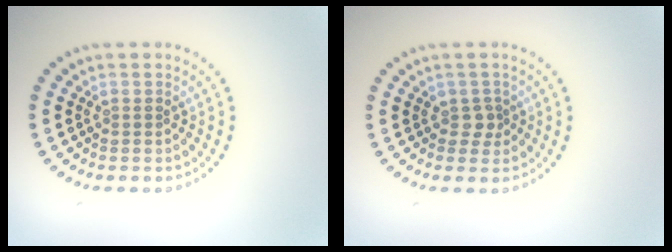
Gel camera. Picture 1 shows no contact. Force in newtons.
{"total": 1.3, "press": 1.0, "slide": 0.8}